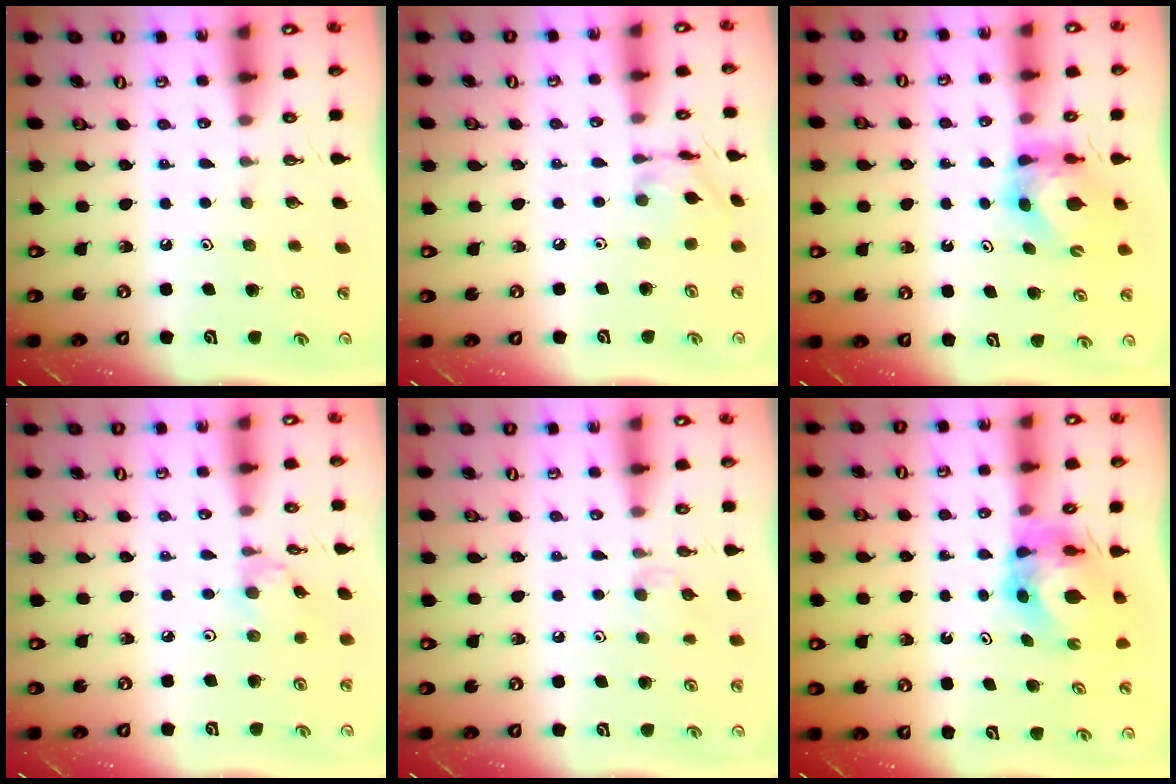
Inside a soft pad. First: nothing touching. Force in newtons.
{"total": 8.5, "press": 8.5, "slide": 0.6}
{"total": 5.7, "press": 5.6, "slide": 0.6}
{"total": 1.8, "press": 1.7, "slide": 0.1}
{"total": 5.1, "press": 5.0, "slide": 0.7}
{"total": 7.1, "press": 7.1, "slide": 0.7}